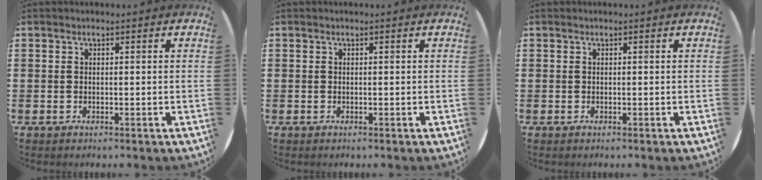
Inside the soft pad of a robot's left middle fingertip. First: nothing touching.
{"total": 0.0}
{"total": 0.0}